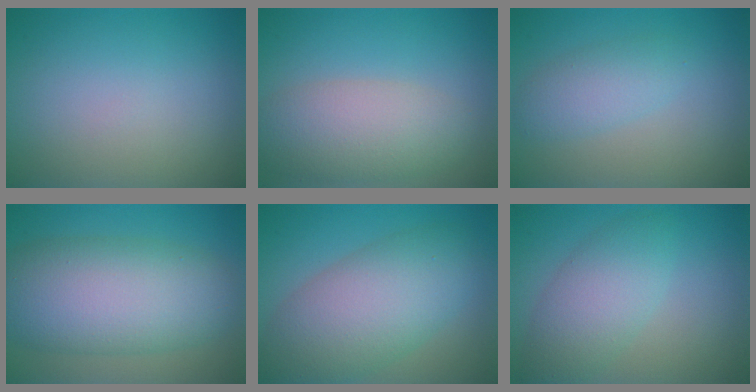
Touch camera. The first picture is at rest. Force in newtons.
{"total": 5.6, "press": 5.6, "slide": 0.3}
{"total": 2.7, "press": 2.7, "slide": 0.1}
{"total": 10.5, "press": 10.5, "slide": 0.2}
{"total": 8.6, "press": 8.6, "slide": 0.6}
{"total": 4.6, "press": 4.6, "slide": 0.0}